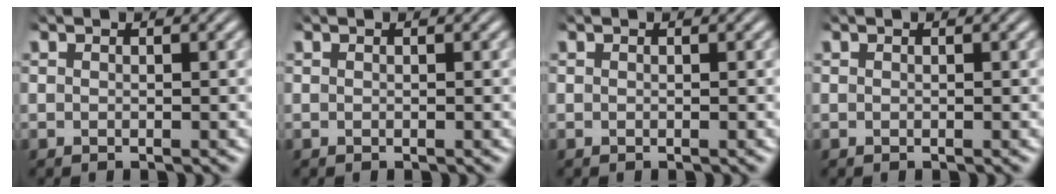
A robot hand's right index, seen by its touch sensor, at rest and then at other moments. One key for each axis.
{"total": 0.0}
{"total": 0.0}
{"total": 0.0}